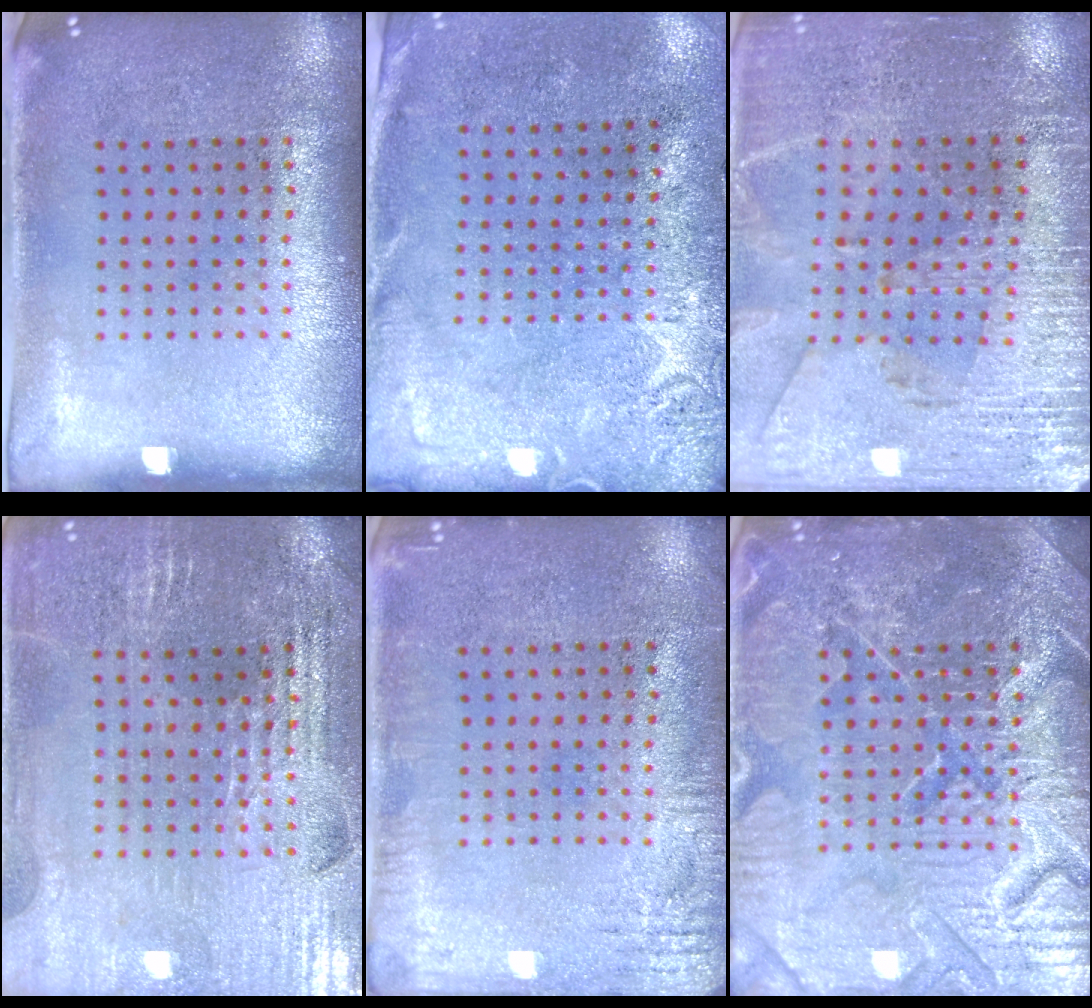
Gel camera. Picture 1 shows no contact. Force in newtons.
{"total": 2.8, "press": 2.3, "slide": 1.6}
{"total": 2.9, "press": 2.8, "slide": 0.8}
{"total": 3.0, "press": 3.0, "slide": 0.4}
{"total": 2.7, "press": 2.7, "slide": 0.2}
{"total": 6.8, "press": 6.8, "slide": 0.8}